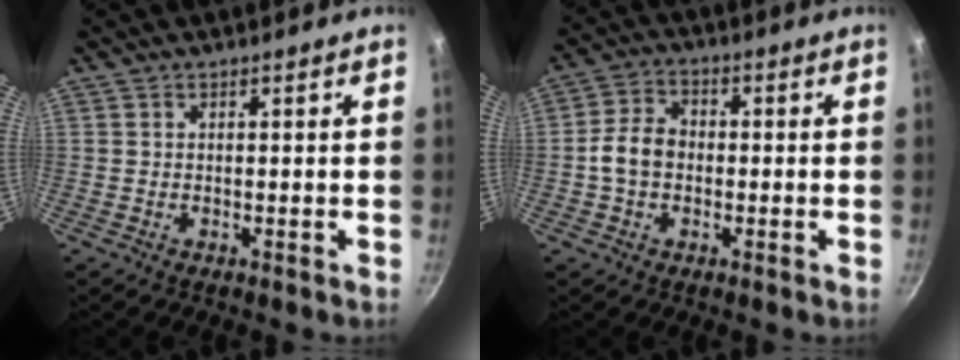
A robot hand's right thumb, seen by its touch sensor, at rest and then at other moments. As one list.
[{"total": 6.9, "force": [-0.9, 5.2, 4.5], "torque": [-0.077, 0.023, -0.024]}]